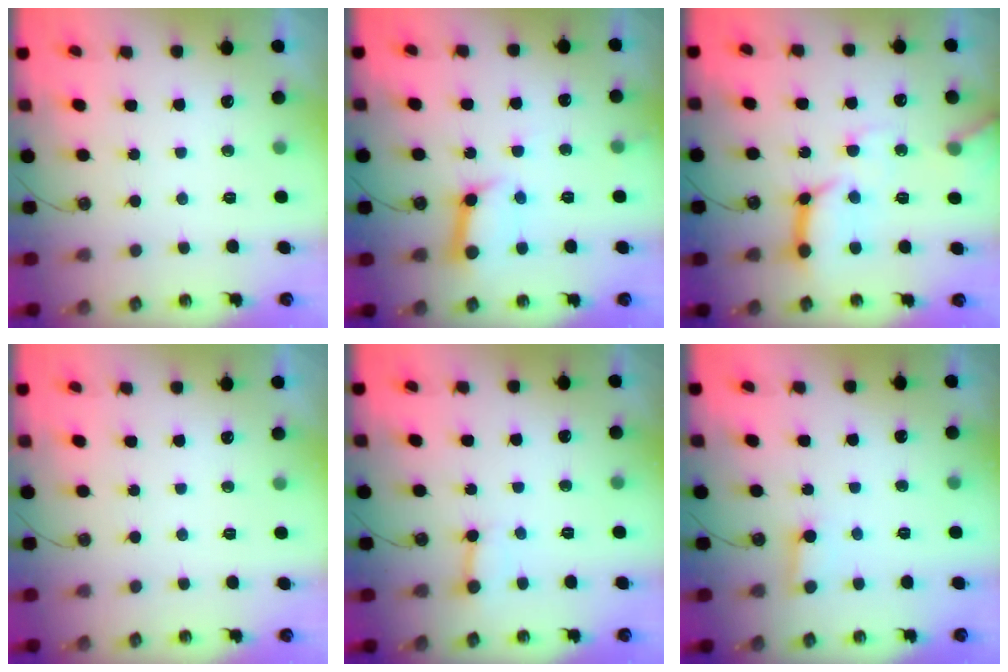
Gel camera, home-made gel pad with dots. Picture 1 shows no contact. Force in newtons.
{"total": 11.1, "press": 11.0, "slide": 1.2}
{"total": 13.3, "press": 13.2, "slide": 1.5}
{"total": 0.0}
{"total": 2.9, "press": 2.9, "slide": 0.4}
{"total": 3.5, "press": 3.4, "slide": 0.7}